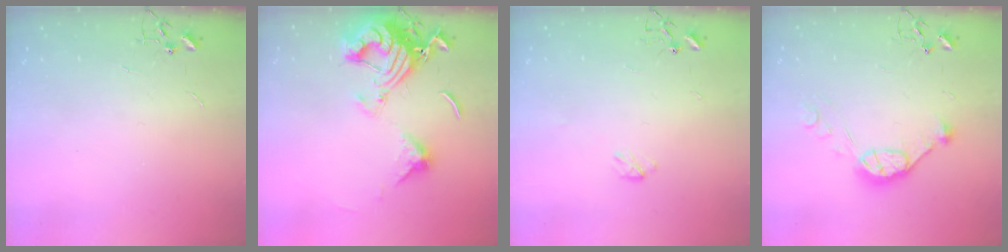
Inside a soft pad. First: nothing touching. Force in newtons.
{"total": 14.8, "press": 14.7, "slide": 1.5}
{"total": 3.0, "press": 3.0, "slide": 0.5}
{"total": 11.1, "press": 11.0, "slide": 0.6}